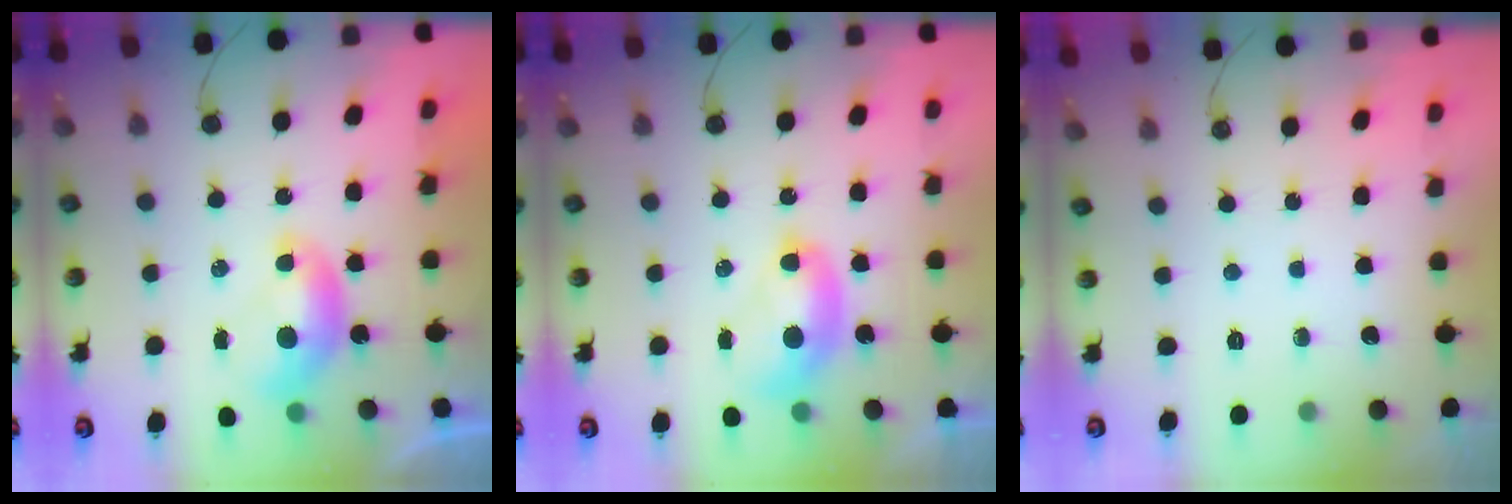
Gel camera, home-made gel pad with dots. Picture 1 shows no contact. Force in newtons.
{"total": 2.7, "press": 2.7, "slide": 0.1}
{"total": 0.0}